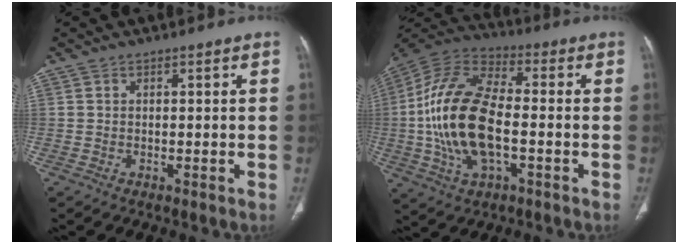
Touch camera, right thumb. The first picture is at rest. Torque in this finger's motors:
{"motor_torque": [-0.03, 1.88, 2.21, -0.56, 0.68]}